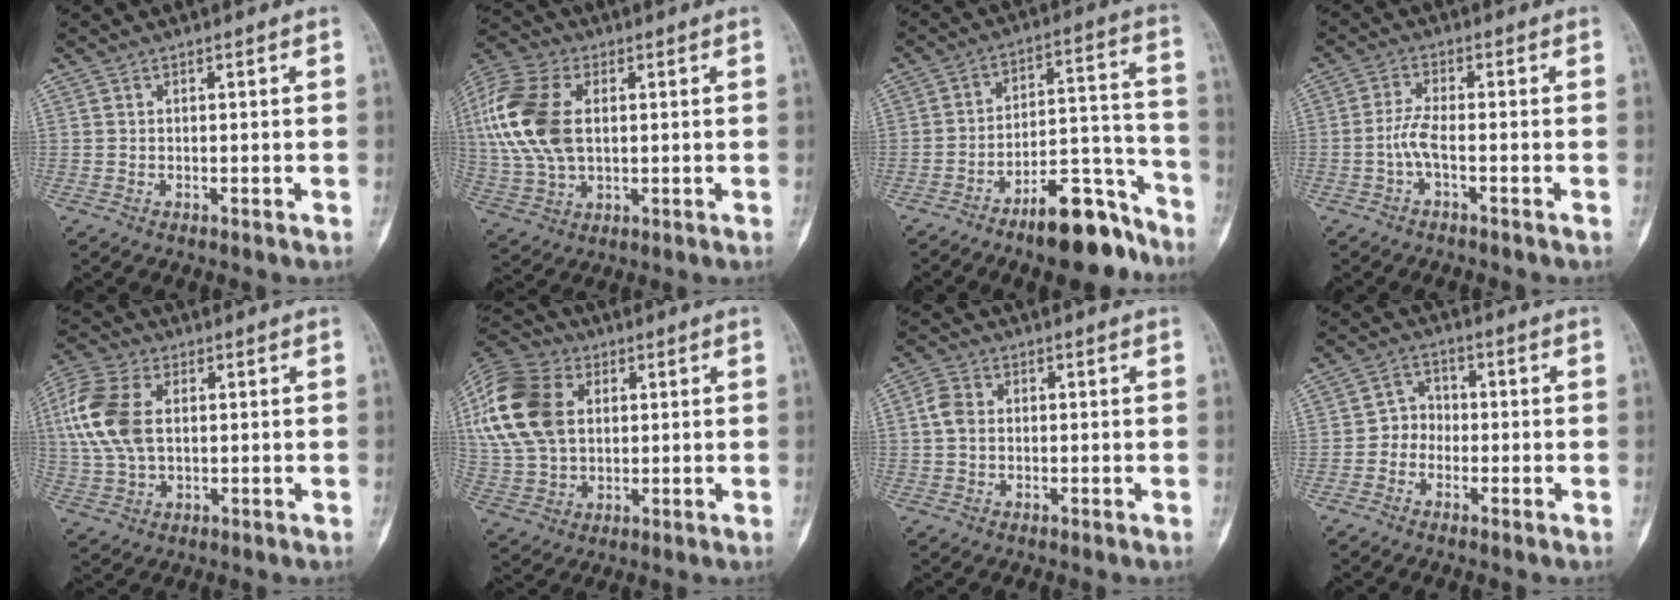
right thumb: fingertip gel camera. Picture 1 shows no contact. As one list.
[{"total": 17.3, "force": [2.9, 10.5, 13.4], "torque": [-0.312, 0.006, 0.052]}, {"total": 14.4, "force": [-10.6, 5.1, 8.4], "torque": [-0.092, 0.104, -0.166]}, {"total": 3.3, "force": [-1.3, 0.3, 3.1], "torque": [-0.078, 0.006, -0.034]}, {"total": 13.5, "force": [2.4, 8.2, 10.4], "torque": [-0.244, 0.012, 0.044]}, {"total": 20.0, "force": [4.9, 13.9, 13.5], "torque": [-0.290, 0.013, 0.087]}, {"total": 3.2, "force": [0.3, 2.5, 2.1], "torque": [-0.045, 0.007, -0.003]}, {"total": 3.5, "force": [-1.2, 3.0, 1.3], "torque": [0.002, 0.016, -0.040]}]